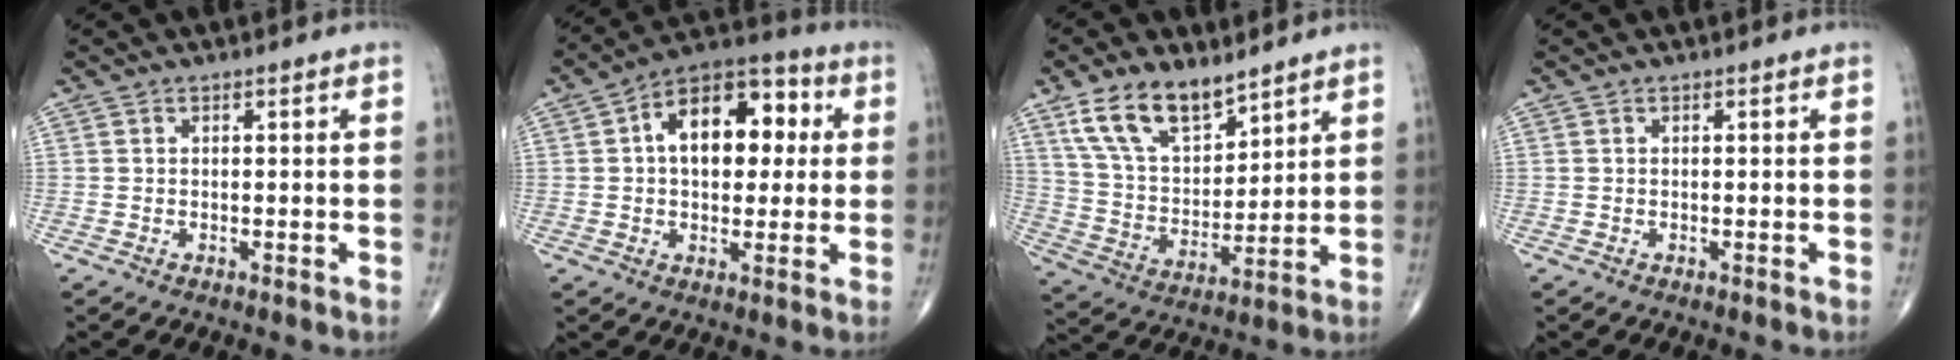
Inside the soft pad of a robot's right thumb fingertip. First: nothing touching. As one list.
[{"total": 15.8, "force": [2.8, 9.5, 12.3], "torque": [-0.151, 0.026, 0.034]}, {"total": 13.5, "force": [9.1, 6.5, 7.6], "torque": [-0.115, -0.044, 0.182]}, {"total": 0.0}]